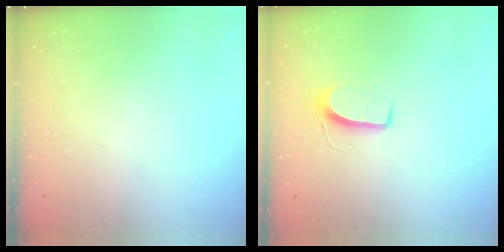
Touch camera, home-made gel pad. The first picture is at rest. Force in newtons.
{"total": 6.7, "press": 6.7, "slide": 0.5}